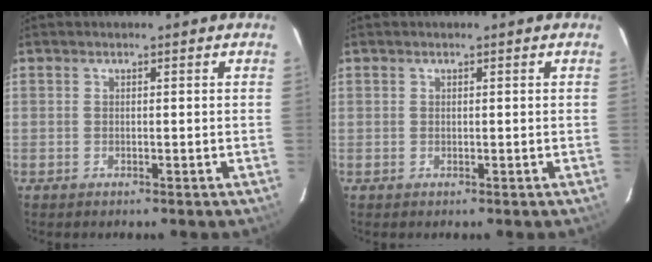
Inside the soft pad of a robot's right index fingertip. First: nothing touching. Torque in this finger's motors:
{"motor_torque": [0.12, 0.12, -0.02, 0.00]}